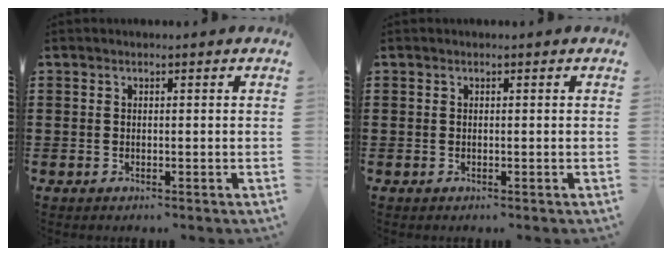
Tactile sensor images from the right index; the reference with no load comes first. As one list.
[{"total": 0.0}]